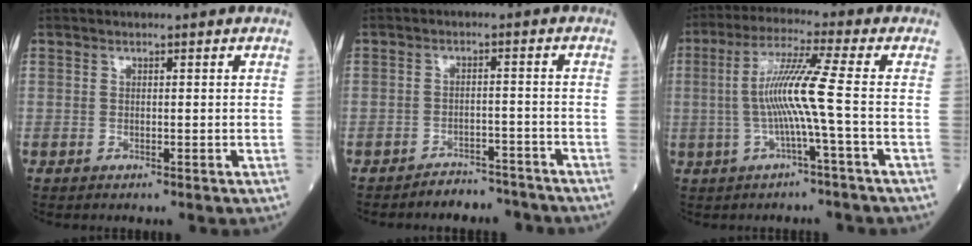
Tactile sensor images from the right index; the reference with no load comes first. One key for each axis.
{"total": 5.3, "fx": -5.0, "fy": 1.6, "fz": -0.3, "tx": 0.011, "ty": 0.008, "tz": -0.076}
{"total": 8.3, "fx": -1.0, "fy": -1.6, "fz": 8.1, "tx": -0.165, "ty": 0.013, "tz": -0.017}